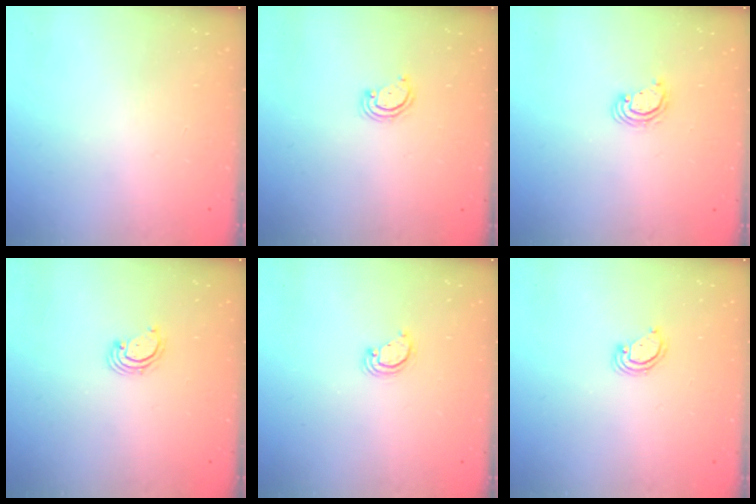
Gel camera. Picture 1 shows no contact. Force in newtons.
{"total": 3.3, "press": 3.2, "slide": 0.4}
{"total": 3.3, "press": 3.3, "slide": 0.2}
{"total": 2.7, "press": 2.7, "slide": 0.3}
{"total": 2.9, "press": 2.9, "slide": 0.1}
{"total": 3.6, "press": 3.6, "slide": 0.3}